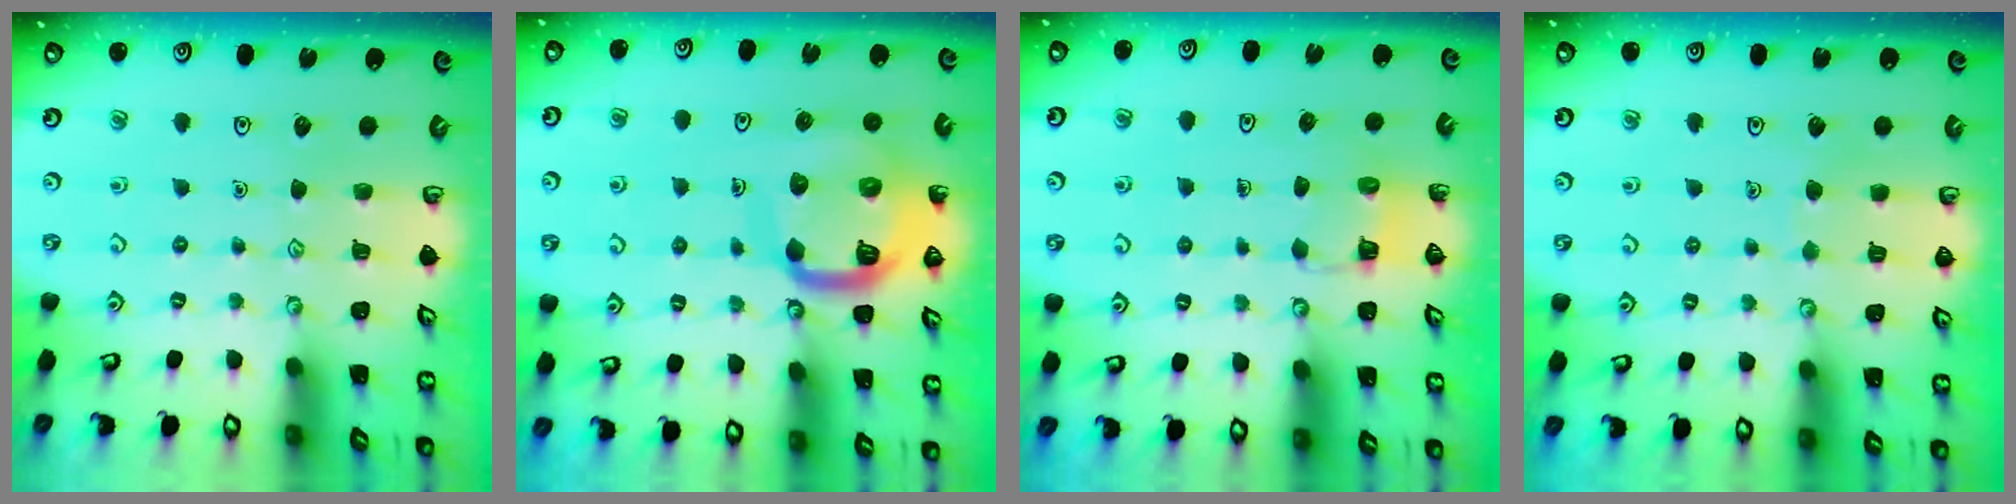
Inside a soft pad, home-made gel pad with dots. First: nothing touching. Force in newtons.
{"total": 13.8, "press": 13.7, "slide": 1.6}
{"total": 3.2, "press": 3.2, "slide": 0.2}
{"total": 2.4, "press": 2.4, "slide": 0.2}